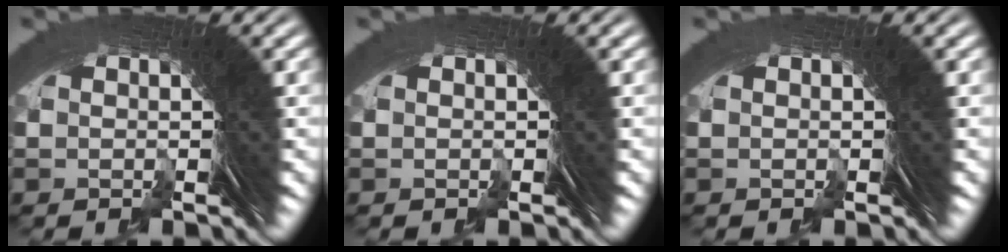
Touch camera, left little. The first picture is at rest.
{"total": 0.0}
{"total": 0.0}